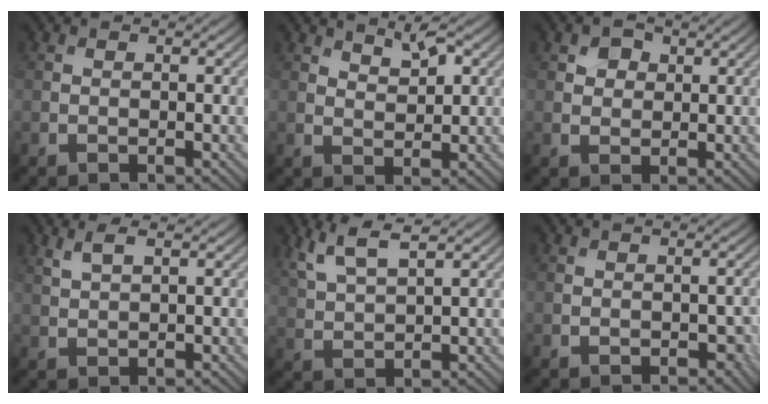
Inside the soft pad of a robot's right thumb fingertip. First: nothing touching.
{"total": 3.1, "force": [2.2, 1.2, 1.9], "torque": [-0.028, -0.010, 0.047]}
{"total": 2.3, "force": [1.1, 1.8, 1.1], "torque": [-0.021, 0.001, 0.018]}
{"total": 2.4, "force": [1.5, 0.5, 1.7], "torque": [-0.045, 0.004, 0.037]}
{"total": 5.8, "force": [3.9, 1.4, 4.1], "torque": [-0.103, 0.008, 0.087]}
{"total": 1.3, "force": [-0.5, 0.9, 0.8], "torque": [-0.015, -0.009, -0.005]}